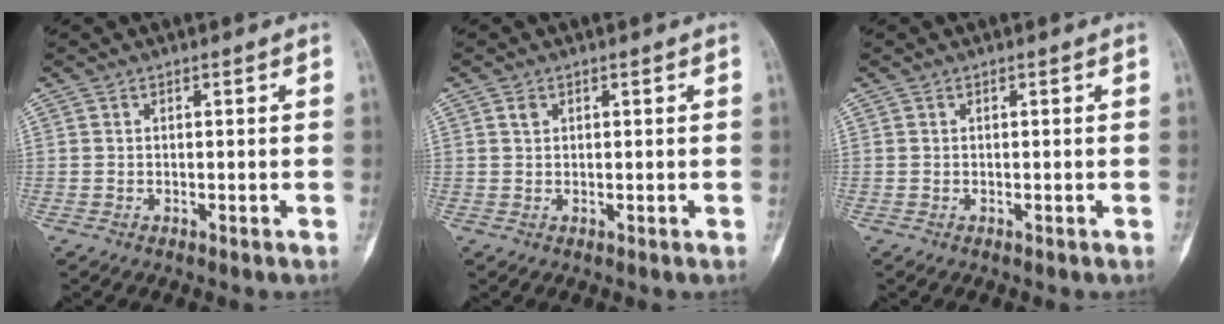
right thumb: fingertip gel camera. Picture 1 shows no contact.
{"total": 1.1, "force": [0.5, 0.8, 0.5], "torque": [-0.005, 0.000, 0.009]}
{"total": 0.0}